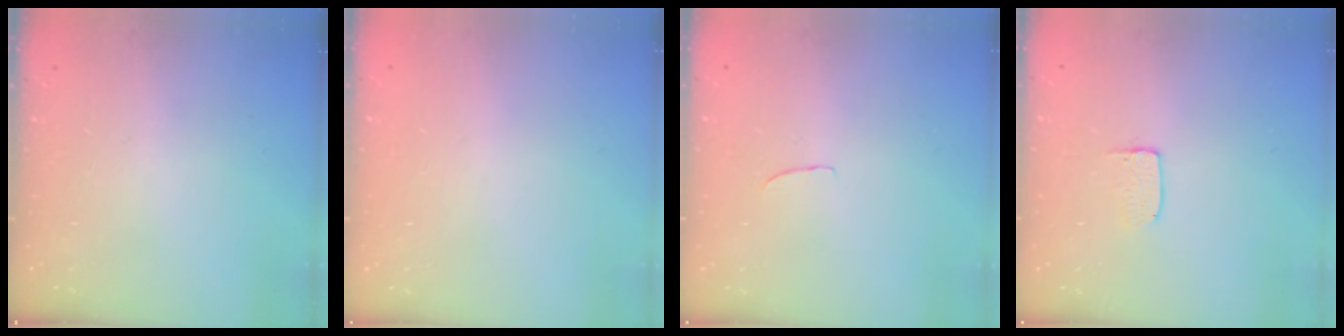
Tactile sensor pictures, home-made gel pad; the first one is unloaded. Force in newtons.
{"total": 0.0}
{"total": 3.7, "press": 3.7, "slide": 0.3}
{"total": 3.6, "press": 3.6, "slide": 0.3}